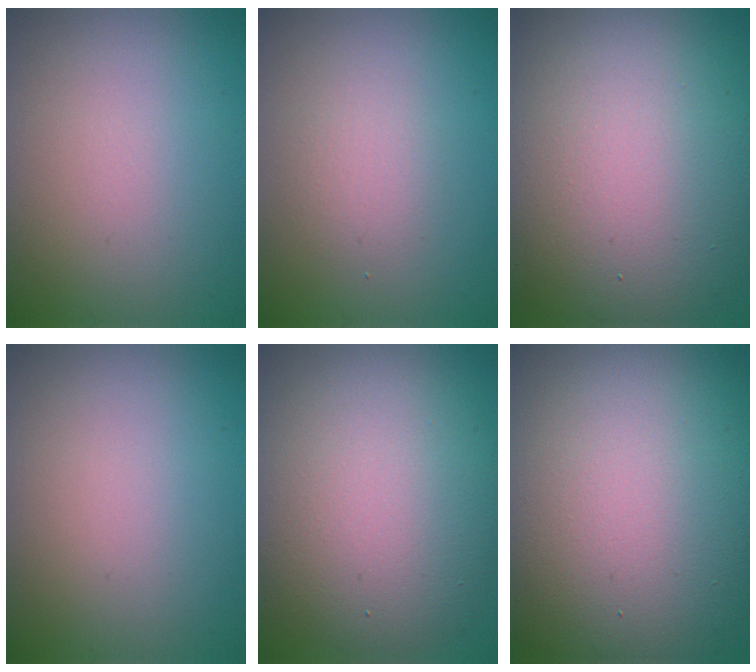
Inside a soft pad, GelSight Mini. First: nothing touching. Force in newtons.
{"total": 1.6, "press": 1.6, "slide": 0.1}
{"total": 15.9, "press": 15.9, "slide": 0.8}
{"total": 0.0}
{"total": 11.0, "press": 11.0, "slide": 0.4}
{"total": 16.4, "press": 16.3, "slide": 1.4}